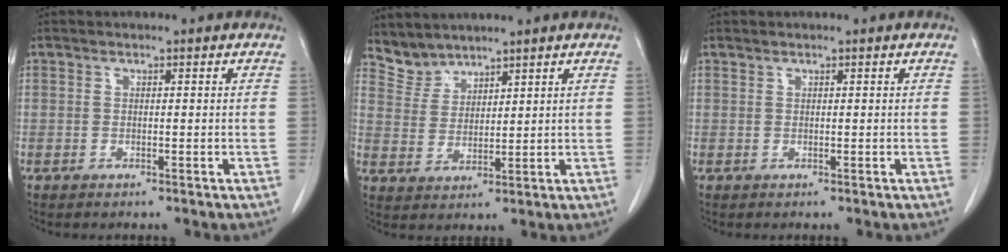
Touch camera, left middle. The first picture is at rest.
{"total": 4.1, "force": [3.9, 1.0, -0.5], "torque": [0.005, 0.008, 0.089]}
{"total": 0.0}